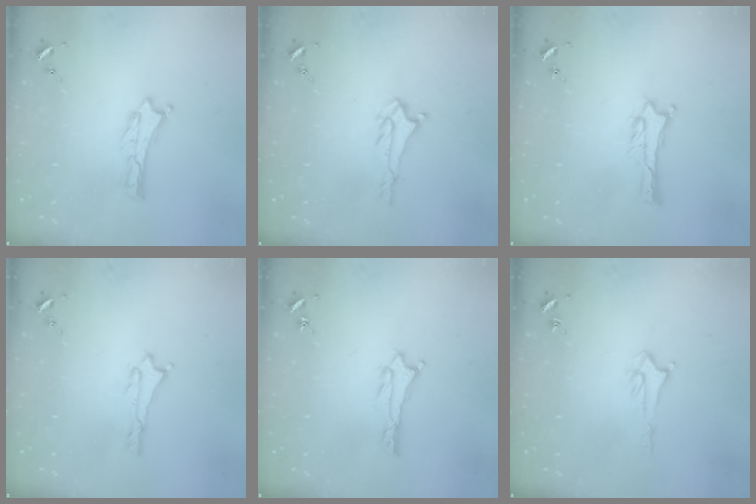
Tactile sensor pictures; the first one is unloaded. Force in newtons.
{"total": 1.9, "press": 1.9, "slide": 0.4}
{"total": 0.9, "press": 0.9, "slide": 0.1}
{"total": 0.0}
{"total": 1.0, "press": 1.0, "slide": 0.2}
{"total": 2.6, "press": 2.6, "slide": 0.3}